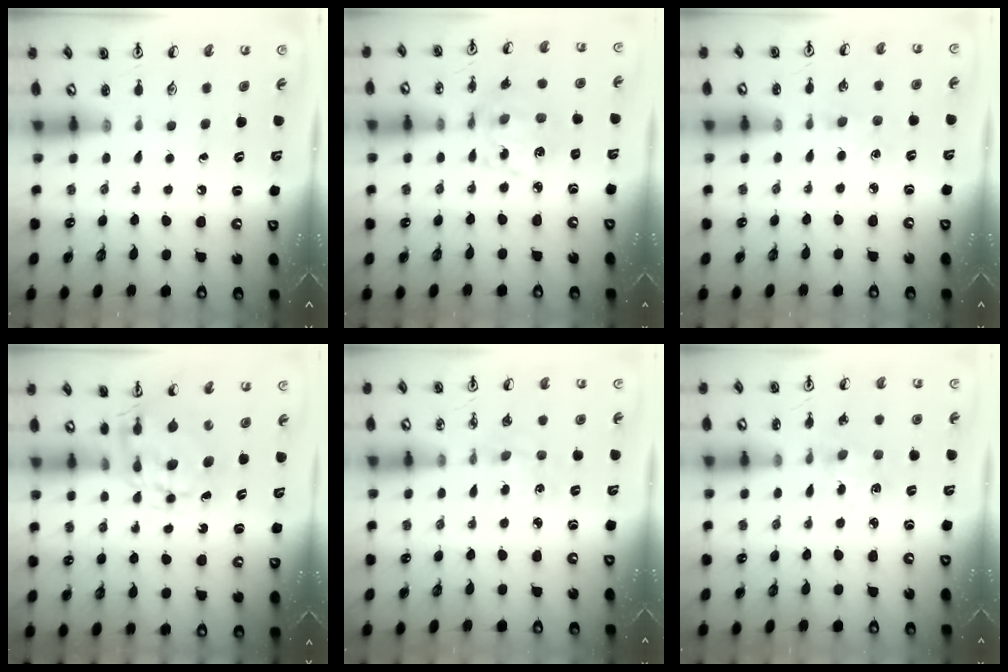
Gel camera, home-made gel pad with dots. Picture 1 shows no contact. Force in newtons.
{"total": 8.8, "press": 8.6, "slide": 1.8}
{"total": 2.7, "press": 2.7, "slide": 0.4}
{"total": 7.5, "press": 7.5, "slide": 0.7}
{"total": 2.6, "press": 2.6, "slide": 0.3}
{"total": 2.1, "press": 2.0, "slide": 0.3}